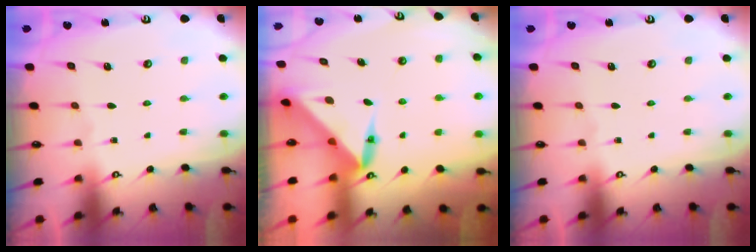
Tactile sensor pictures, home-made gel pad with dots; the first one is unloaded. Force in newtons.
{"total": 5.5, "press": 5.5, "slide": 0.3}
{"total": 0.0}